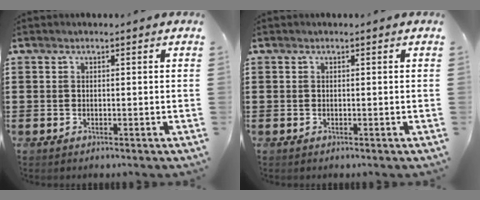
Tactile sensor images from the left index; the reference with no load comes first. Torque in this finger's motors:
{"motor_torque": [0.00, 0.00, 0.00, 0.00]}